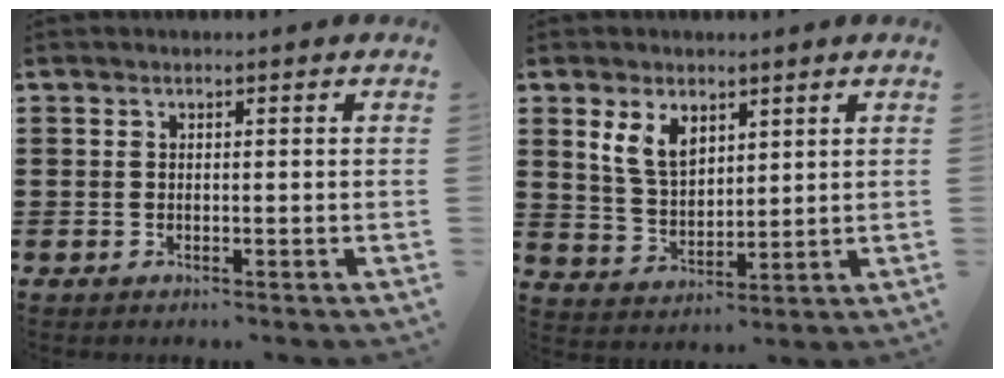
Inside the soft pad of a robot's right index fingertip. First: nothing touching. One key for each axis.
{"total": 6.1, "fx": 3.1, "fy": 3.7, "fz": 3.8, "tx": -0.089, "ty": 0.010, "tz": 0.058}